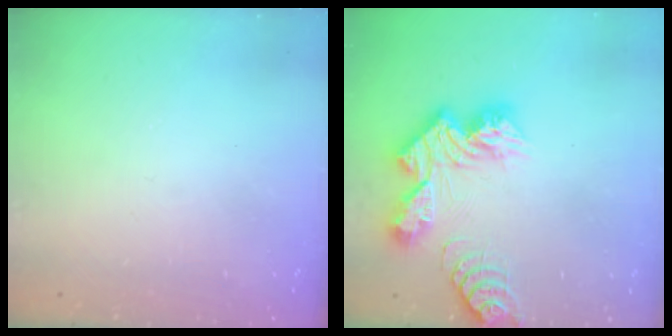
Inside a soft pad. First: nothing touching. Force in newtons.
{"total": 13.8, "press": 13.7, "slide": 1.2}